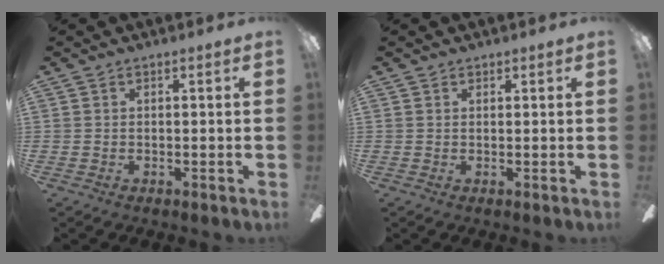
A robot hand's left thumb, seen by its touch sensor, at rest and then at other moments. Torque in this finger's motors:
{"motor_torque": [-0.04, 0.10, 0.52, -0.12, -0.01]}